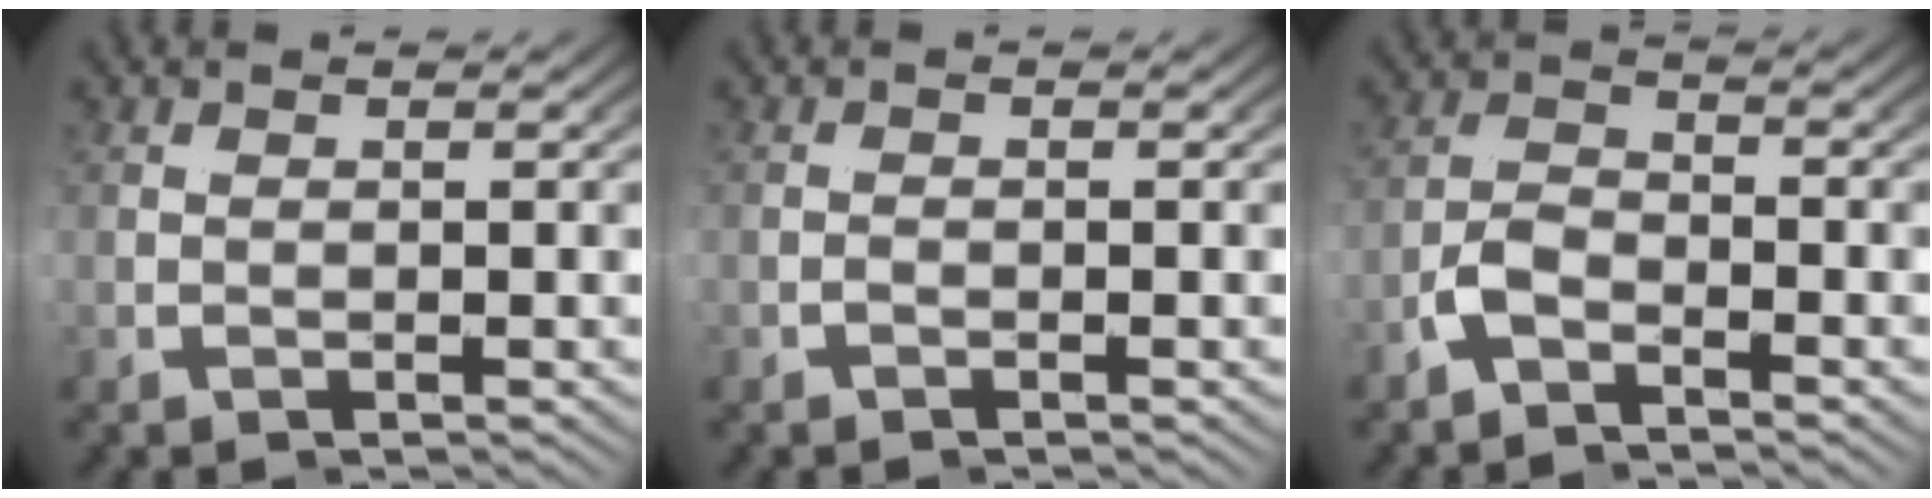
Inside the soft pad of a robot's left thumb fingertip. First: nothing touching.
{"total": 0.7, "force": [-0.4, -0.4, -0.4], "torque": [0.001, 0.001, -0.012]}
{"total": 2.9, "force": [-2.6, 1.2, -0.3], "torque": [0.000, 0.015, -0.060]}